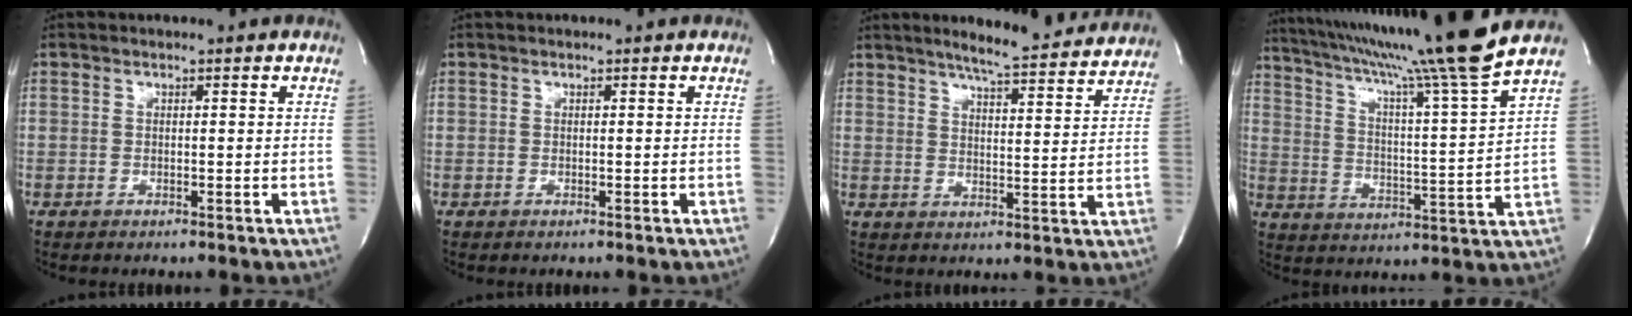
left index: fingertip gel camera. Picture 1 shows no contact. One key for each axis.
{"total": 0.0}
{"total": 13.6, "fx": 12.4, "fy": 1.1, "fz": 5.4, "tx": -0.076, "ty": -0.010, "tz": 0.154}
{"total": 20.4, "fx": 17.1, "fy": -3.3, "fz": 10.6, "tx": -0.185, "ty": -0.040, "tz": 0.254}